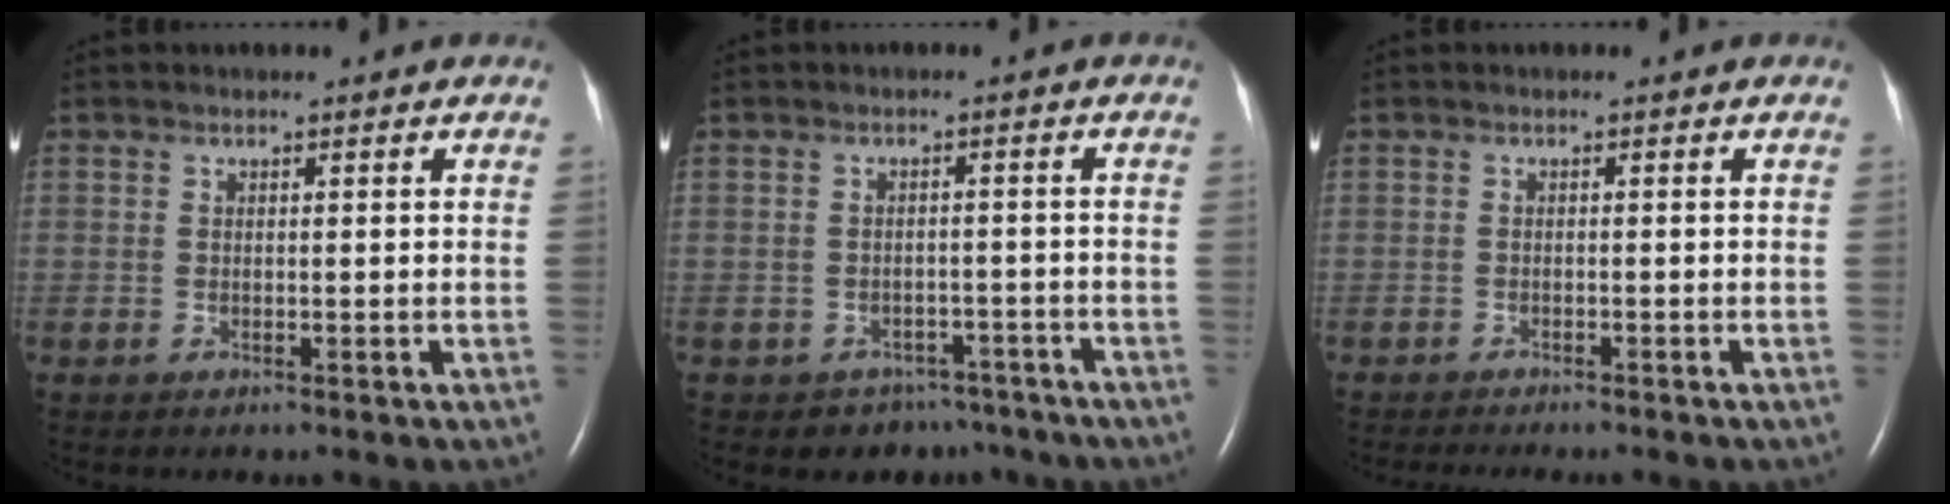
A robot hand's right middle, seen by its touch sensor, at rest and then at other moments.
{"total": 5.5, "force": [-4.2, 3.5, -0.1], "torque": [0.007, 0.018, -0.047]}
{"total": 5.7, "force": [-5.1, 0.6, 2.6], "torque": [-0.030, -0.010, -0.069]}